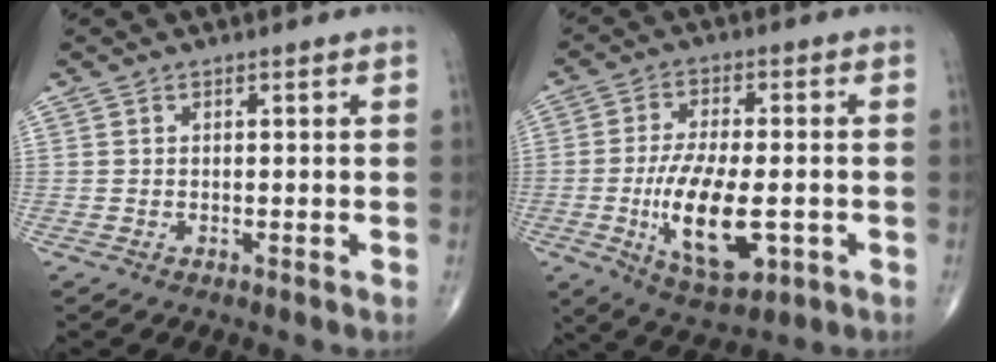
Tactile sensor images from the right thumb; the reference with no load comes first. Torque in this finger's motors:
{"motor_torque": [2.94, 2.07, 1.46, -0.79, 0.45]}